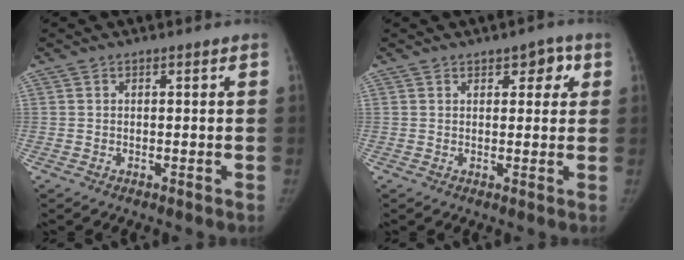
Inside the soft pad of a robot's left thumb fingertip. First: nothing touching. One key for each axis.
{"total": 5.5, "fx": 2.9, "fy": 3.1, "fz": 3.6, "tx": -0.011, "ty": -0.009, "tz": 0.035}